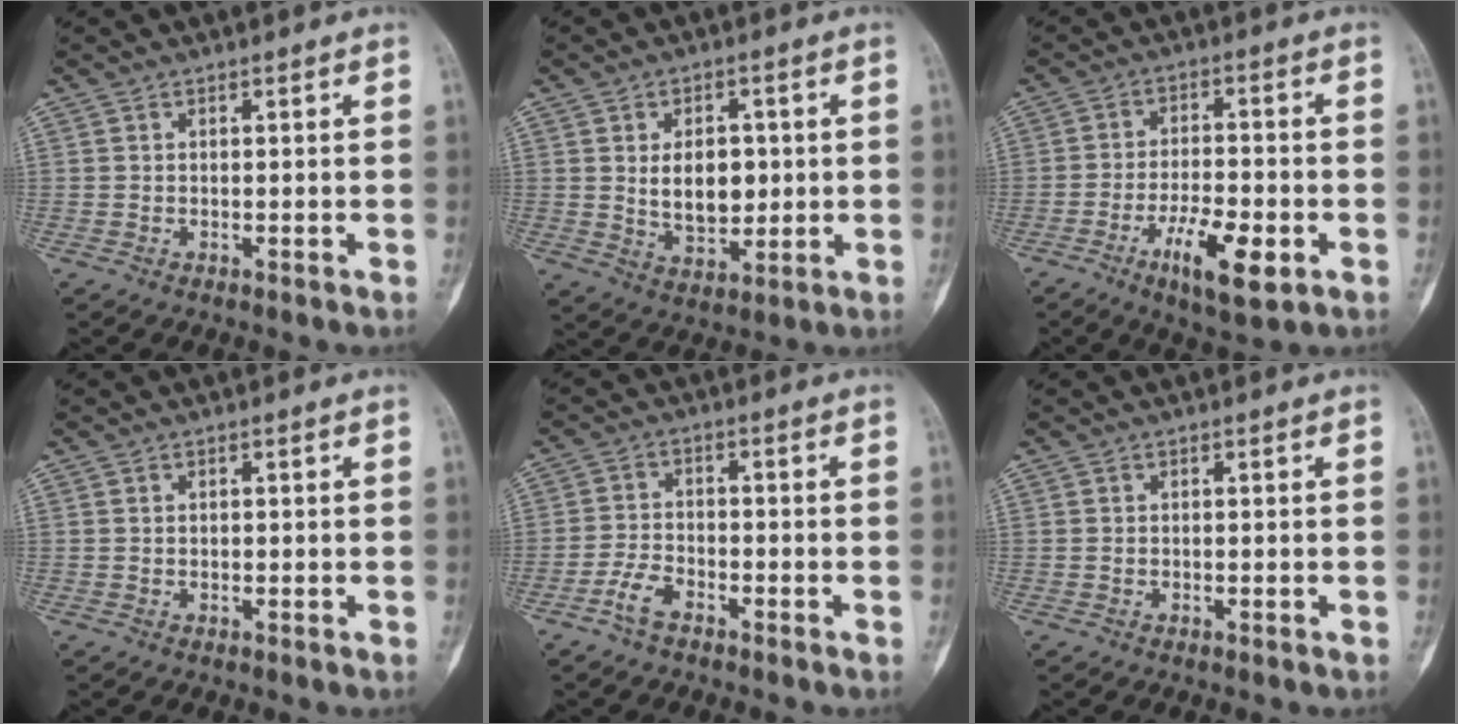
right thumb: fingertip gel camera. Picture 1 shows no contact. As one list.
[{"total": 9.2, "force": [0.9, 6.0, 7.0], "torque": [-0.084, -0.012, 0.026]}, {"total": 10.7, "force": [-4.5, 3.6, 9.0], "torque": [-0.153, 0.013, -0.071]}, {"total": 0.6, "force": [0.1, 0.4, 0.4], "torque": [-0.008, 0.001, 0.004]}, {"total": 4.3, "force": [-2.9, 2.0, 2.4], "torque": [-0.045, 0.019, -0.059]}, {"total": 0.0}]